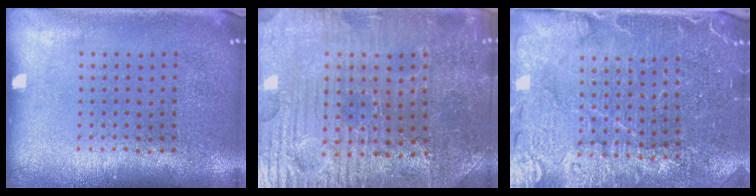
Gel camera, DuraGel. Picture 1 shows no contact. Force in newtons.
{"total": 3.7, "press": 3.7, "slide": 0.5}
{"total": 4.5, "press": 4.2, "slide": 1.7}